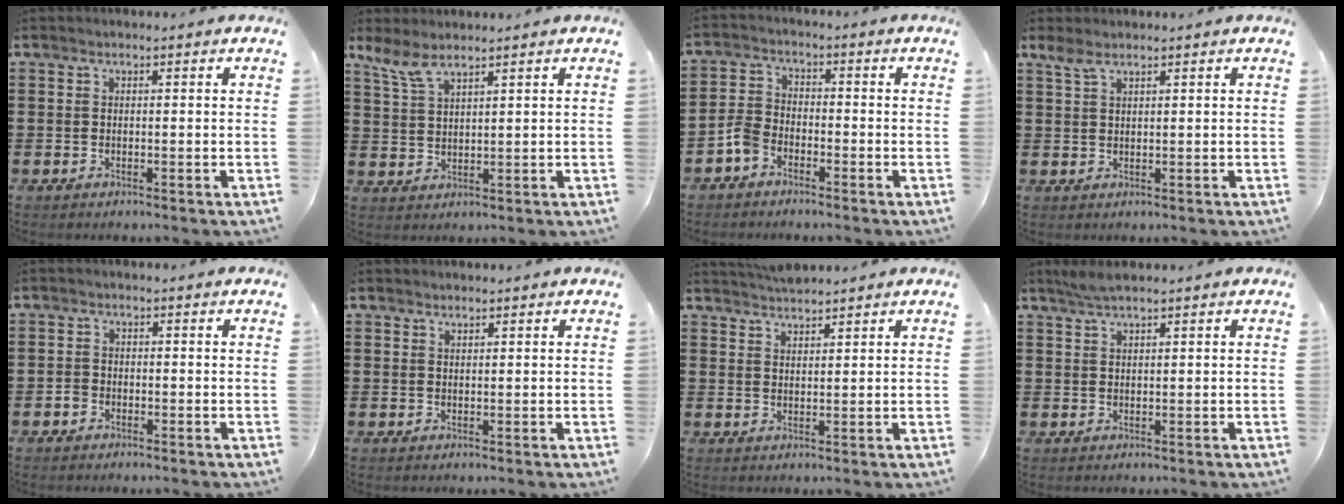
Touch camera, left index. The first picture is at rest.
{"total": 4.5, "force": [3.6, 0.9, 2.6], "torque": [-0.062, -0.006, 0.066]}
{"total": 3.7, "force": [-2.8, 2.0, 1.5], "torque": [-0.050, 0.002, -0.059]}
{"total": 2.2, "force": [1.6, 0.6, 1.4], "torque": [-0.033, 0.002, 0.030]}
{"total": 1.4, "force": [-1.0, 1.0, 0.4], "torque": [-0.011, 0.002, -0.021]}
{"total": 0.9, "force": [0.8, 0.2, 0.2], "torque": [-0.006, 0.000, 0.016]}
{"total": 2.4, "force": [2.4, 0.1, 0.1], "torque": [-0.009, -0.001, 0.047]}
{"total": 2.2, "force": [1.8, 0.1, 1.3], "torque": [-0.029, 0.002, 0.034]}